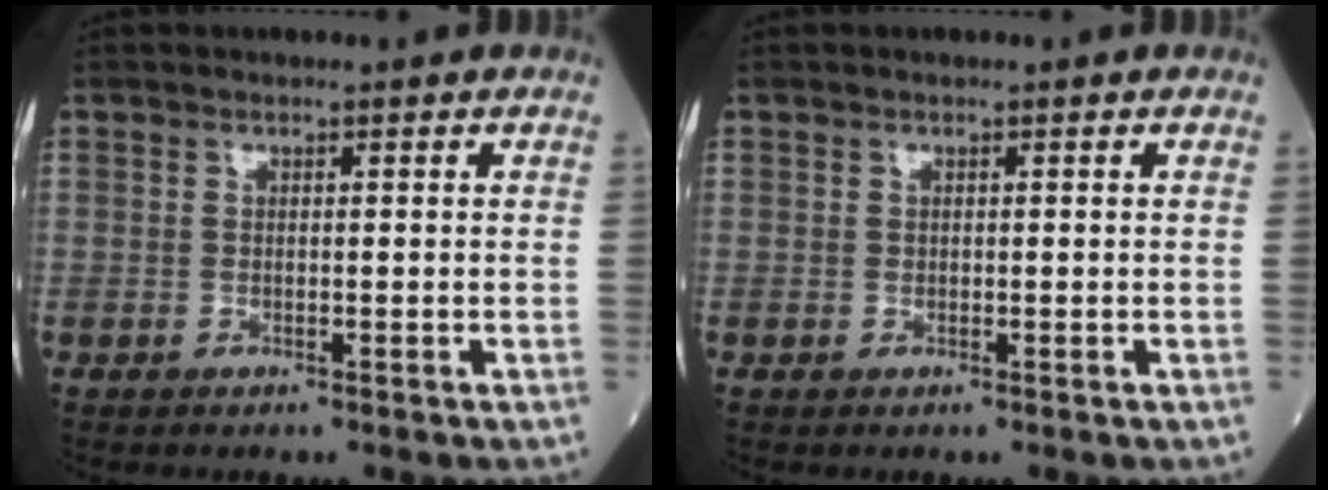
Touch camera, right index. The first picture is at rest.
{"total": 0.0}